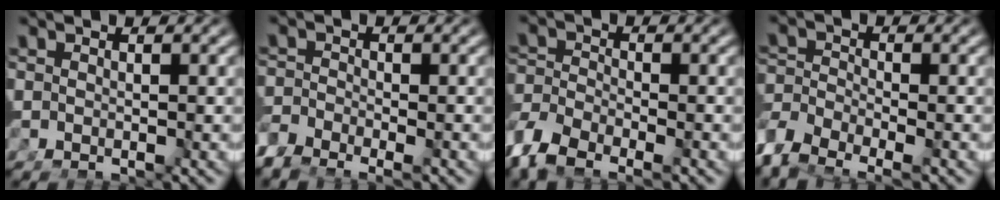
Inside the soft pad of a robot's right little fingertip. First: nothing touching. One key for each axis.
{"total": 3.4, "fx": -2.6, "fy": 1.6, "fz": 1.5, "tx": -0.023, "ty": -0.019, "tz": -0.041}
{"total": 4.7, "fx": -3.3, "fy": 2.3, "fz": 2.5, "tx": -0.056, "ty": -0.030, "tz": -0.043}
{"total": 4.6, "fx": -3.2, "fy": 2.5, "fz": 2.3, "tx": -0.053, "ty": -0.031, "tz": -0.042}